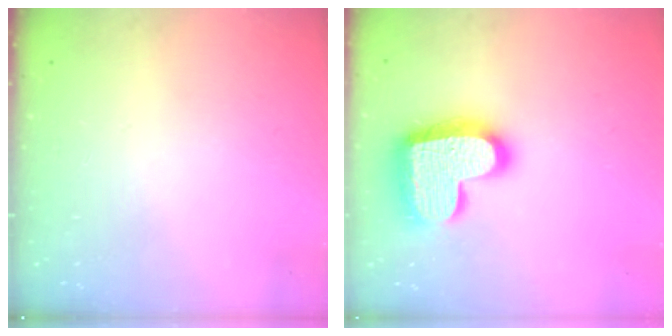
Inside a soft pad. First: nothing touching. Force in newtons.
{"total": 19.5, "press": 19.5, "slide": 1.4}